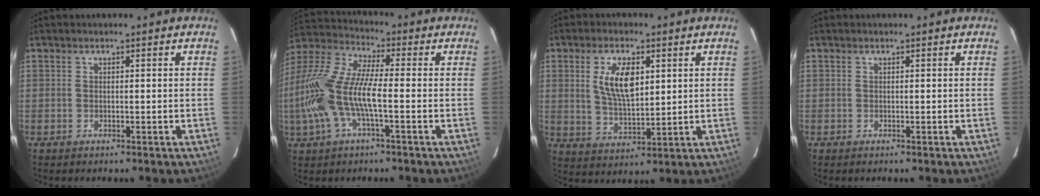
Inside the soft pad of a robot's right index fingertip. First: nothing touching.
{"total": 17.4, "force": [-3.1, 5.3, 16.3], "torque": [-0.331, -0.003, -0.065]}
{"total": 9.1, "force": [2.7, 4.3, 7.6], "torque": [-0.144, 0.003, 0.057]}
{"total": 0.0}